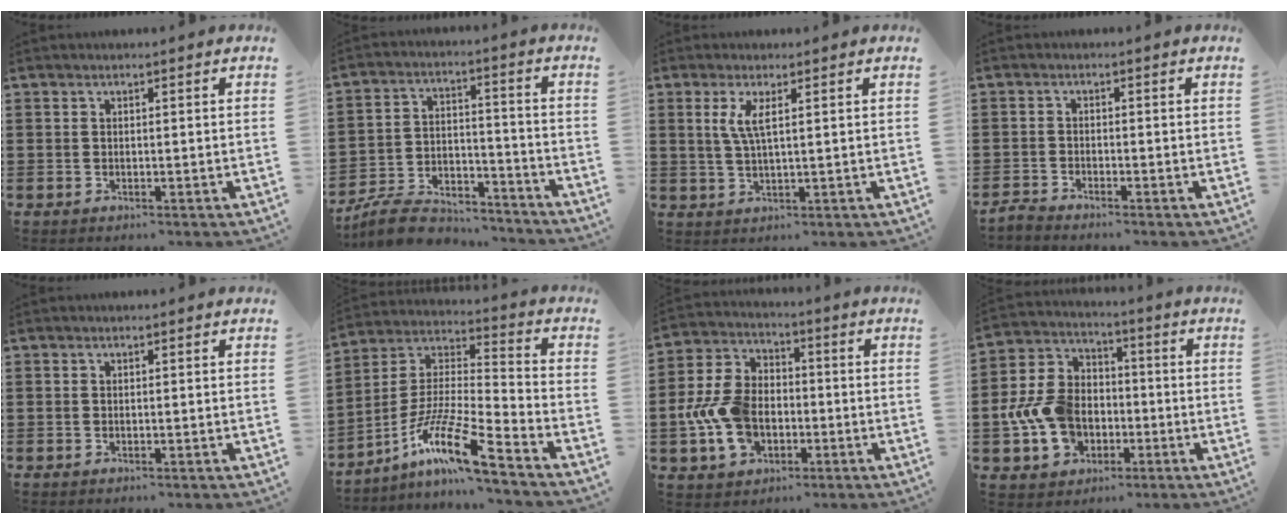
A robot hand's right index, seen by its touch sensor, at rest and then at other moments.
{"total": 7.9, "force": [-7.3, 2.0, 2.0], "torque": [-0.043, 0.020, -0.141]}
{"total": 3.7, "force": [1.2, 0.7, 3.4], "torque": [-0.073, 0.001, 0.019]}
{"total": 1.5, "force": [-1.5, 0.0, 0.0], "torque": [-0.006, 0.003, -0.031]}
{"total": 0.0}
{"total": 13.2, "force": [-9.4, 1.2, 9.2], "torque": [-0.185, 0.002, -0.183]}
{"total": 10.1, "force": [-2.1, 7.5, 6.5], "torque": [-0.175, 0.010, -0.043]}
{"total": 10.2, "force": [-2.2, 8.4, 5.3], "torque": [-0.156, 0.018, -0.044]}